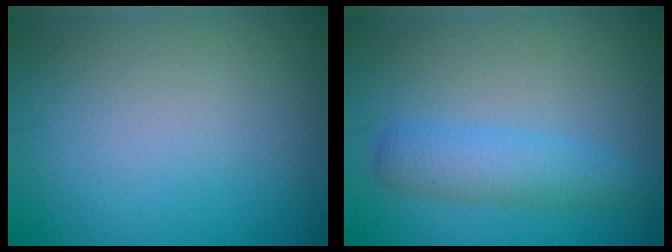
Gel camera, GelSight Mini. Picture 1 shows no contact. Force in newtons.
{"total": 3.2, "press": 3.2, "slide": 0.1}